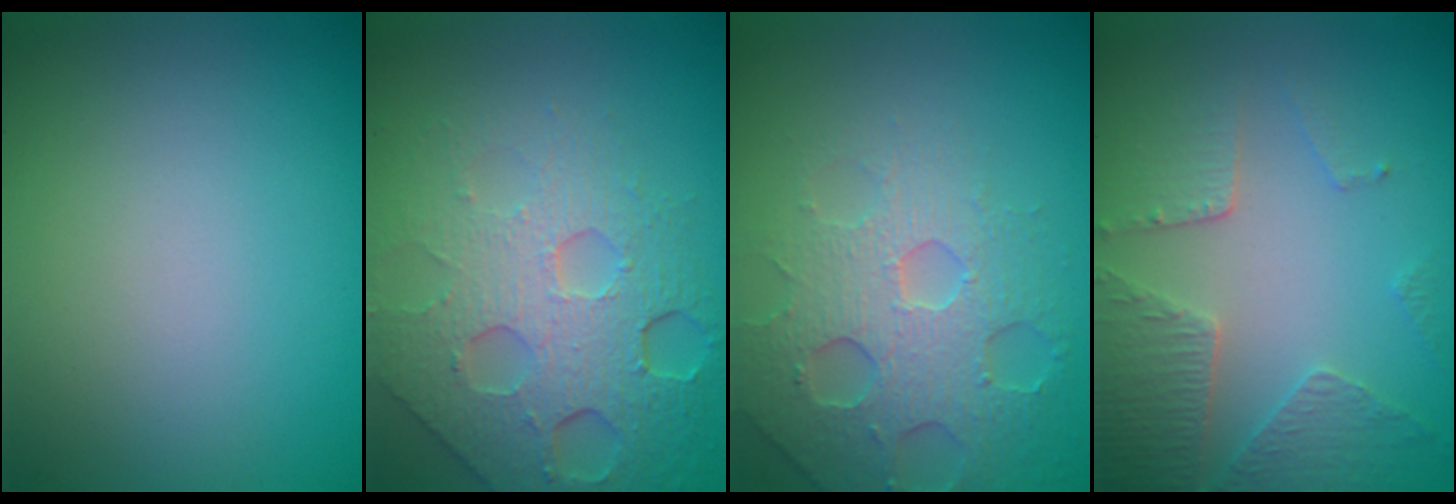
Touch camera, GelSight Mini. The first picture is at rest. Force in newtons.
{"total": 8.3, "press": 5.4, "slide": 6.2}
{"total": 4.6, "press": 4.5, "slide": 1.0}
{"total": 4.5, "press": 3.3, "slide": 3.1}